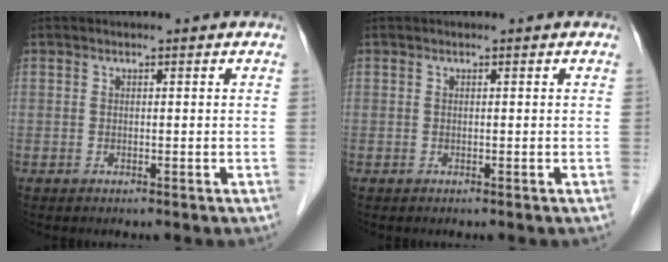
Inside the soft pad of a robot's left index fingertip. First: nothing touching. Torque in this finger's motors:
{"motor_torque": [0.00, 0.00, 0.00, 0.00]}